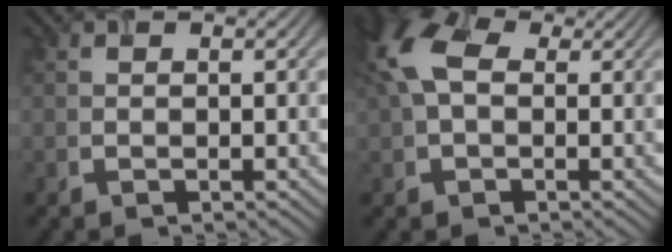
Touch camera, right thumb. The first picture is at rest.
{"total": 7.7, "force": [1.7, 4.9, 5.8], "torque": [-0.161, 0.017, 0.027]}